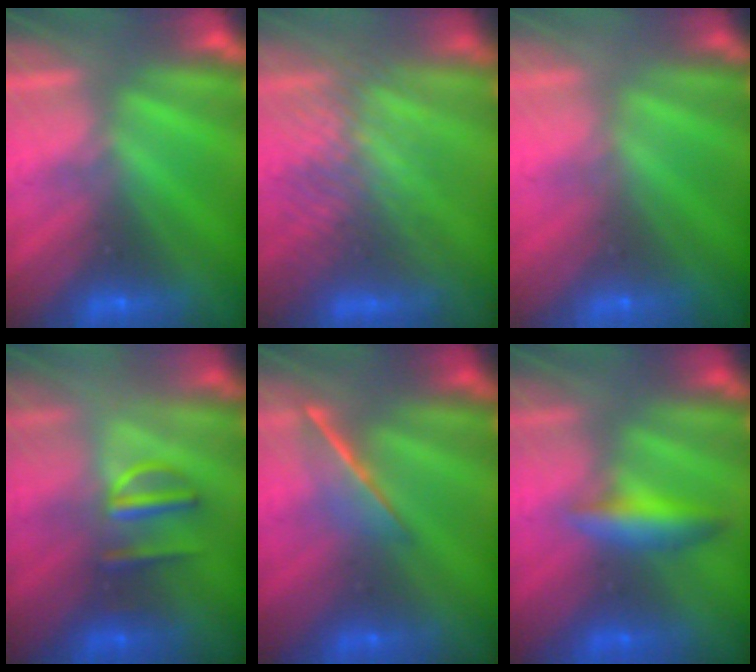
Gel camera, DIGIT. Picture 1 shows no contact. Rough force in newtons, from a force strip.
{"total": 3.7}
{"total": 9.5}
{"total": 2.9}
{"total": 1.5}
{"total": 2.4}